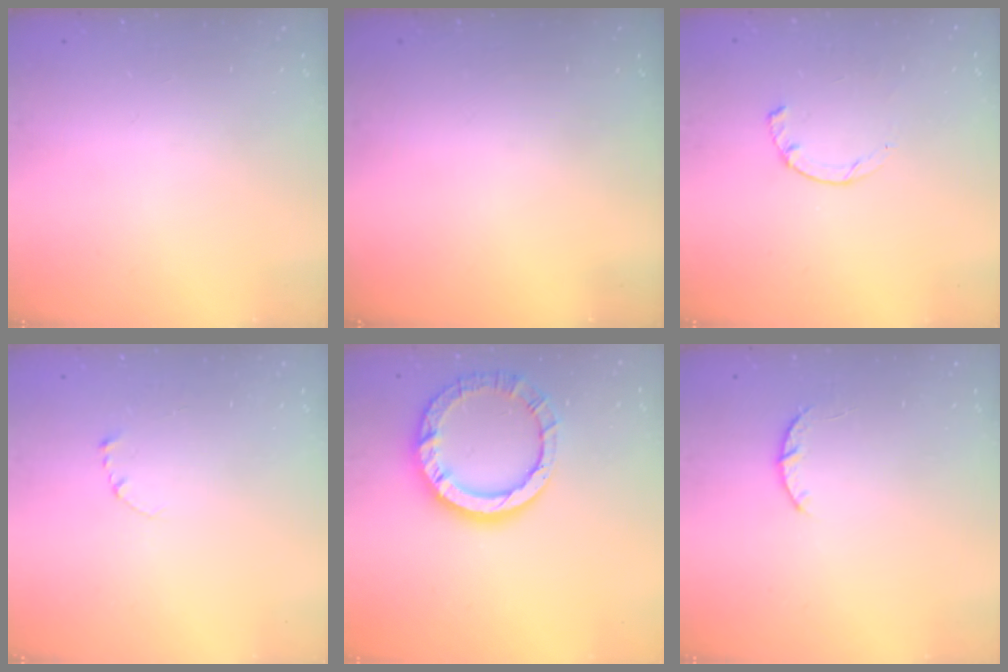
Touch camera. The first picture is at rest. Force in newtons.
{"total": 0.0}
{"total": 2.3, "press": 2.3, "slide": 0.4}
{"total": 2.7, "press": 2.7, "slide": 0.3}
{"total": 13.3, "press": 13.2, "slide": 1.4}
{"total": 3.0, "press": 2.9, "slide": 0.5}